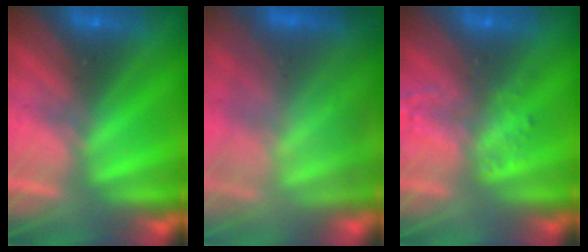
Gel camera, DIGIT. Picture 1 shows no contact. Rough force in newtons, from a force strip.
{"total": 8.6}
{"total": 1.4}